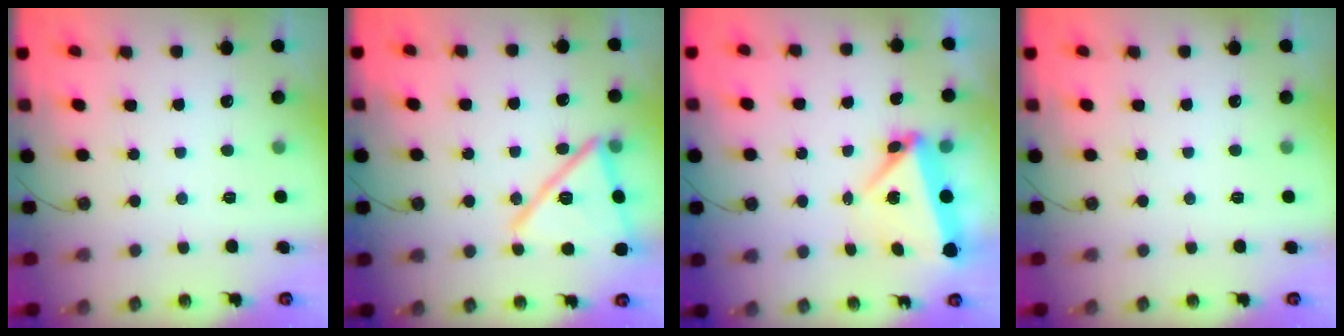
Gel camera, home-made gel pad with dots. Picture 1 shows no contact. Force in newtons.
{"total": 19.3, "press": 19.3, "slide": 0.8}
{"total": 6.7, "press": 5.1, "slide": 4.3}
{"total": 0.5, "press": 0.5, "slide": 0.2}